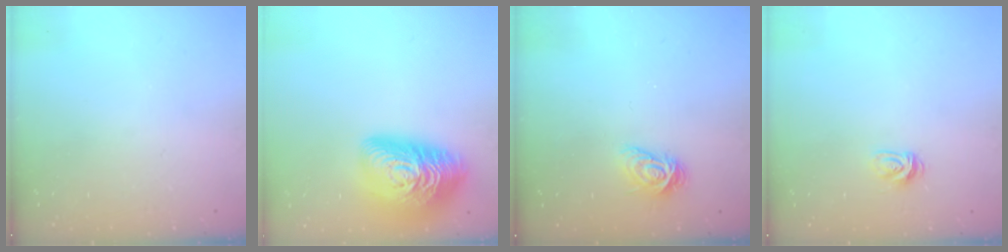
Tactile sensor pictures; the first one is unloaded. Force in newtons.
{"total": 23.6, "press": 23.6, "slide": 0.9}
{"total": 6.4, "press": 6.4, "slide": 0.1}
{"total": 3.8, "press": 3.8, "slide": 0.5}